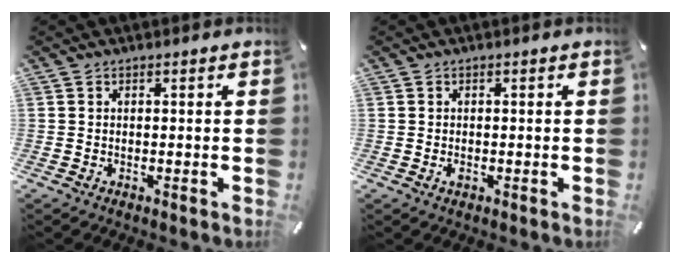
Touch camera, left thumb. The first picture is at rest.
{"total": 1.0, "force": [-0.3, 0.7, 0.7], "torque": [-0.013, 0.001, -0.006]}